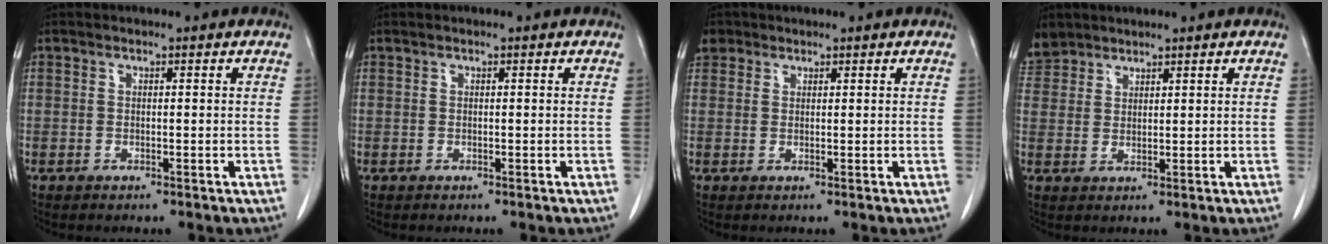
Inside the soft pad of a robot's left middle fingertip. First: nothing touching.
{"total": 0.0}
{"total": 3.1, "force": [1.8, 2.5, 0.4], "torque": [-0.006, 0.014, 0.034]}
{"total": 4.4, "force": [3.9, 2.2, 0.2], "torque": [-0.003, 0.010, 0.080]}